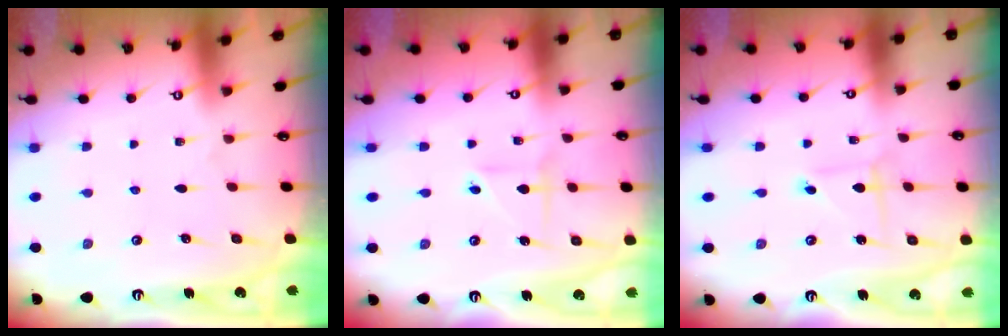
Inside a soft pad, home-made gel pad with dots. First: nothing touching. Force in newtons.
{"total": 2.1, "press": 2.0, "slide": 0.5}
{"total": 1.6, "press": 1.6, "slide": 0.2}